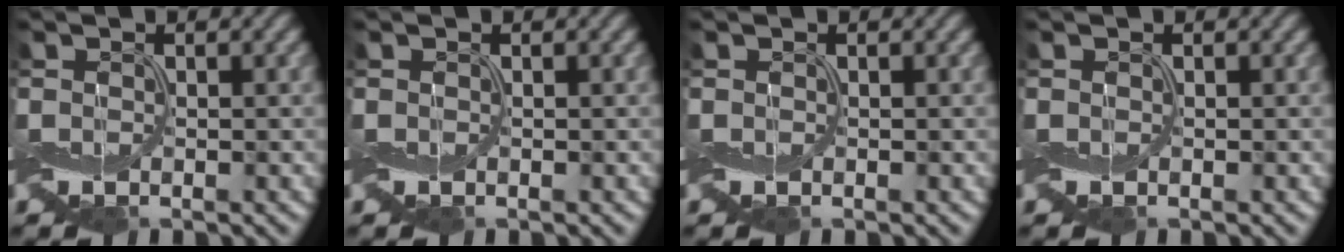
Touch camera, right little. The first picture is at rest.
{"total": 0.0}
{"total": 0.0}
{"total": 0.0}